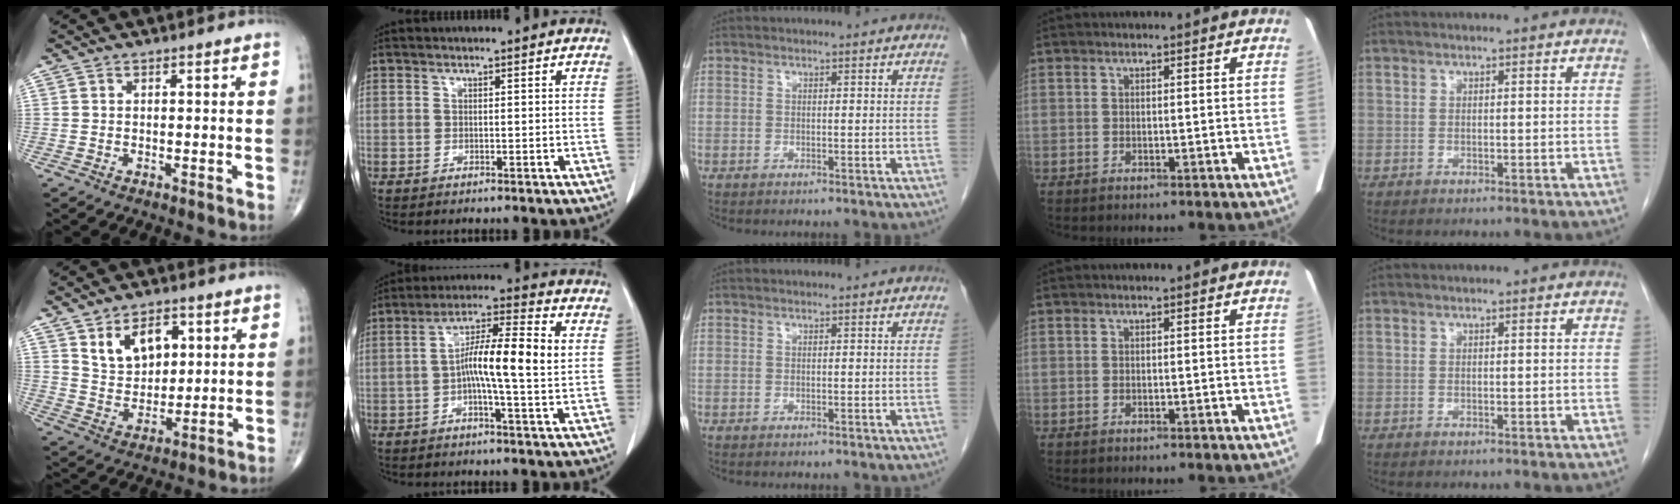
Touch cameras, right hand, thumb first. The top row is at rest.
{"thumb": {"total": 10.2, "force": [4.1, 6.7, 6.5], "torque": [-0.080, -0.022, 0.080]}, "index": {"total": 11.1, "force": [0.4, 0.8, 11.1], "torque": [-0.194, 0.019, -0.002]}}